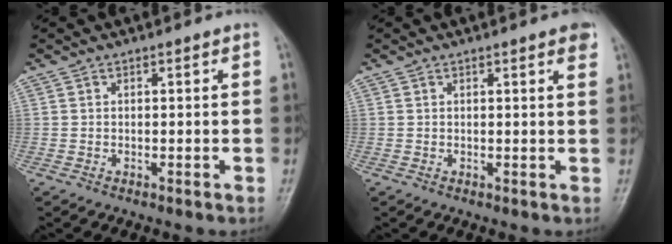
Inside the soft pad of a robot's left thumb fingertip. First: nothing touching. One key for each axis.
{"total": 2.4, "fx": 1.5, "fy": 0.3, "fz": 1.9, "tx": -0.020, "ty": -0.003, "tz": 0.015}